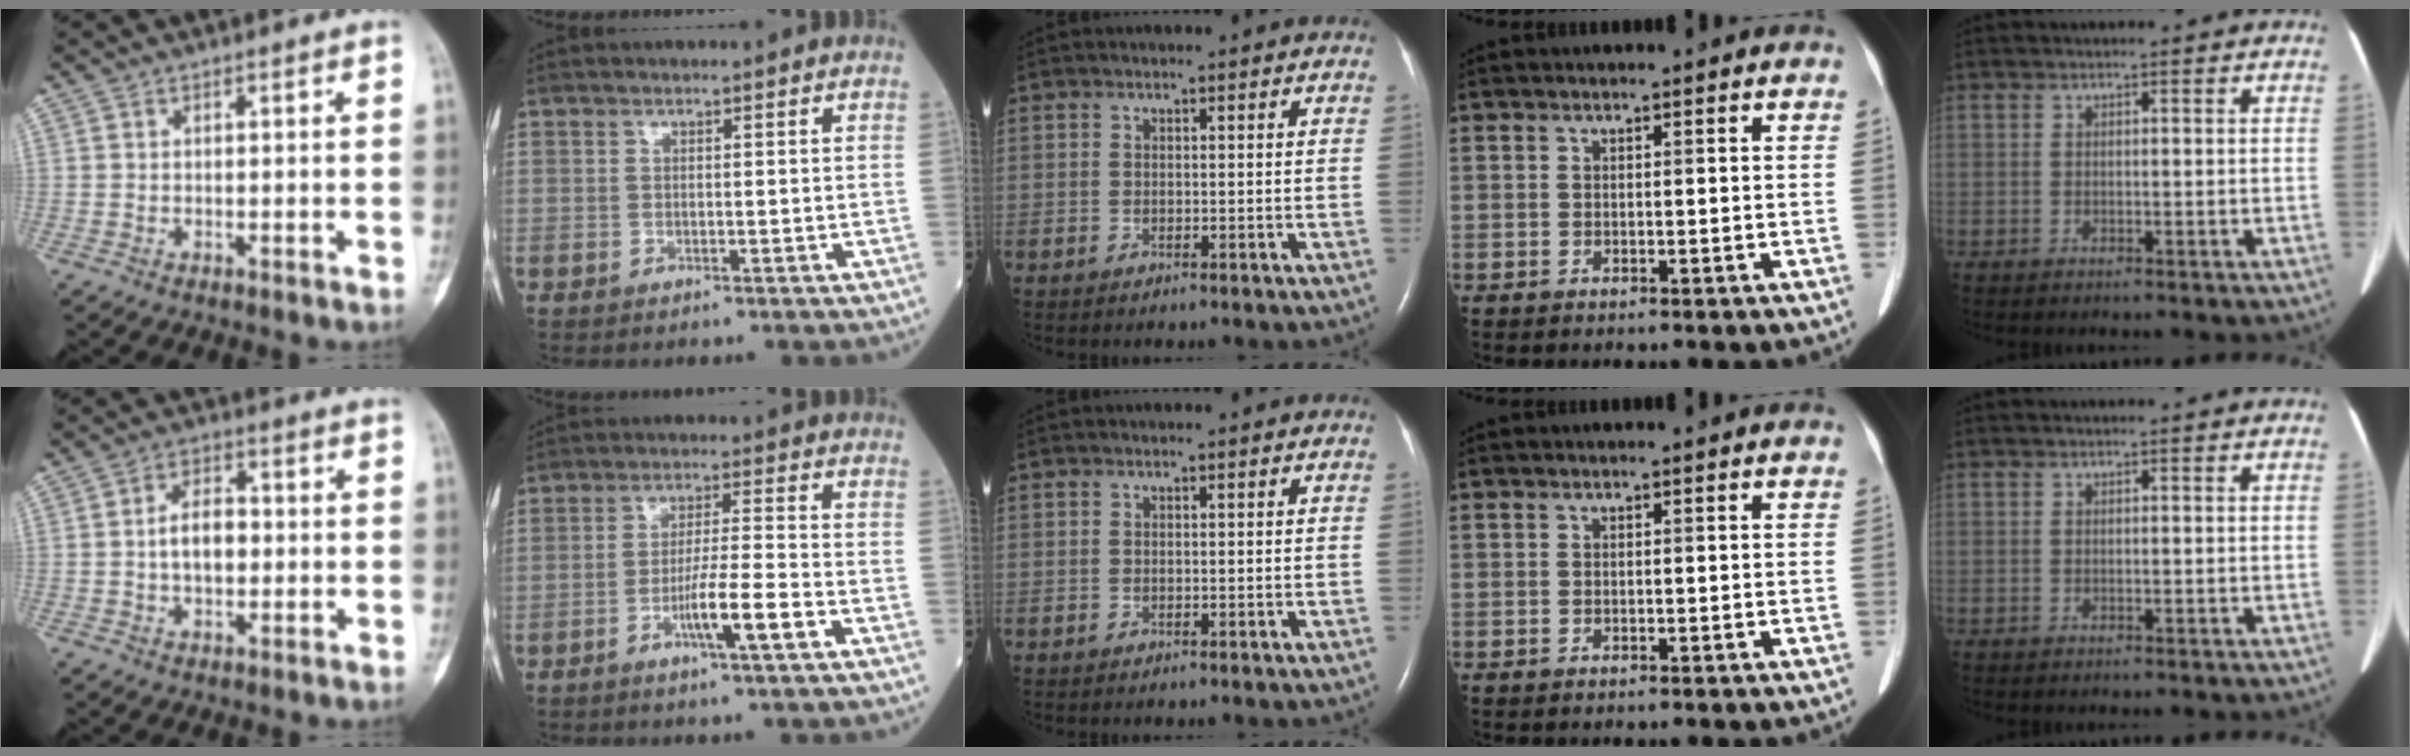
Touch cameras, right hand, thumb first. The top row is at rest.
{"thumb": {"total": 6.7, "force": [-0.3, 4.2, 5.2], "torque": [-0.080, 0.016, -0.009]}, "index": {"total": 7.2, "force": [-3.1, -0.2, 6.4], "torque": [-0.116, -0.005, -0.057]}}